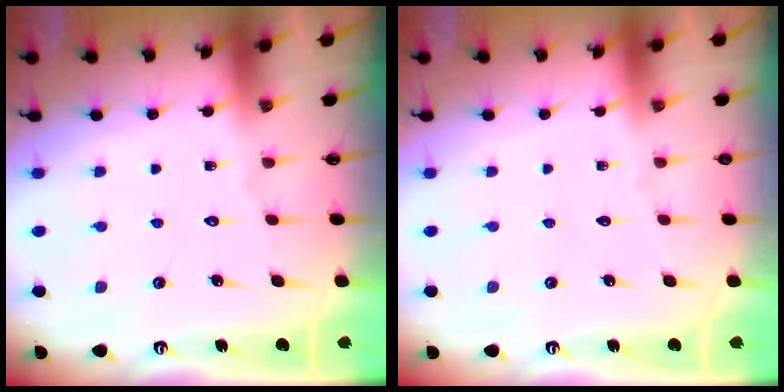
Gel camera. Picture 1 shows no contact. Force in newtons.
{"total": 0.0}